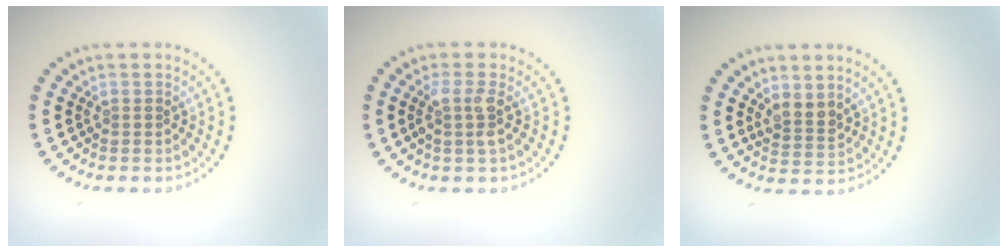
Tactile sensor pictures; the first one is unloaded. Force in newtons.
{"total": 1.9, "press": 1.5, "slide": 1.2}
{"total": 2.0, "press": 1.7, "slide": 1.2}